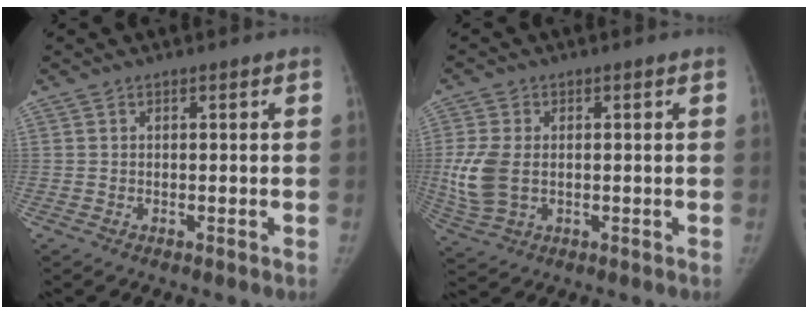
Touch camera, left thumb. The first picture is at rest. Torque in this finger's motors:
{"motor_torque": [0.72, 0.76, 0.41, -0.41, 0.29]}